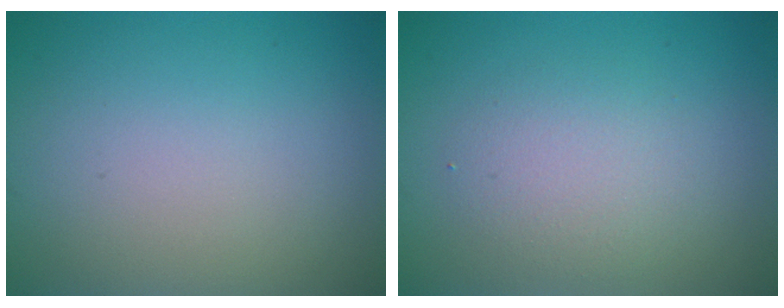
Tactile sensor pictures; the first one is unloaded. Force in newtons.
{"total": 2.7, "press": 2.7, "slide": 0.2}